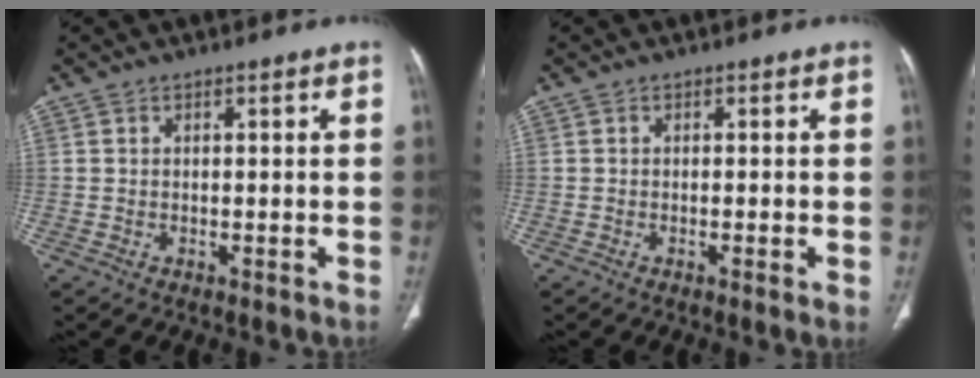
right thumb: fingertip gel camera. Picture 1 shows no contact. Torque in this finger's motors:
{"motor_torque": [-0.63, 0.17, -0.45, -0.01, -0.05]}